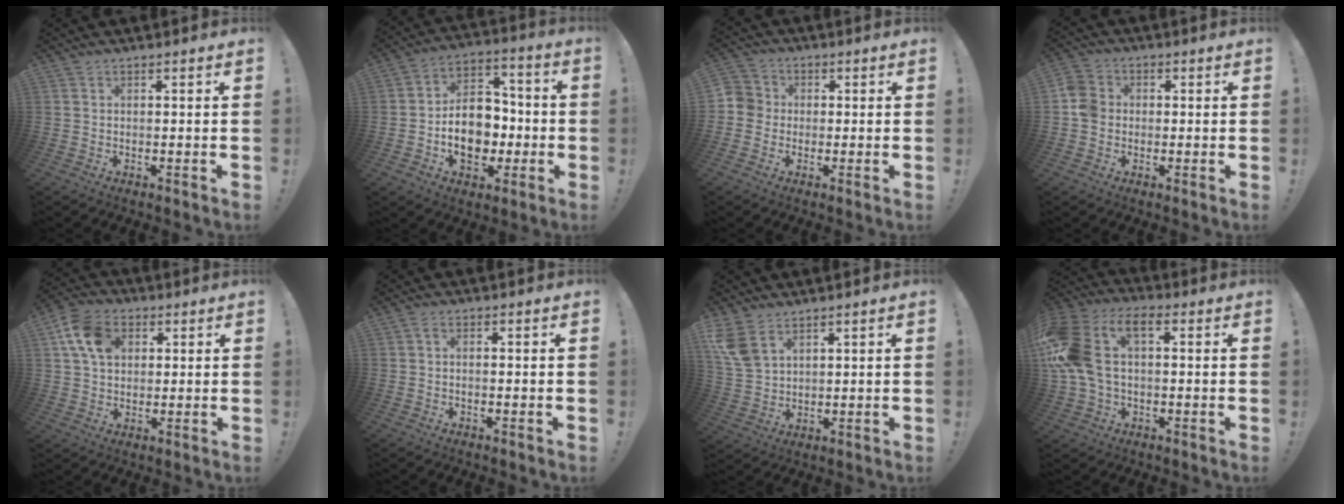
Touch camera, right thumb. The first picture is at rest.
{"total": 15.1, "force": [-3.7, 11.1, 9.5], "torque": [-0.161, 0.029, -0.058]}
{"total": 4.9, "force": [-0.9, 4.7, 1.2], "torque": [-0.018, 0.012, -0.020]}
{"total": 6.1, "force": [-0.7, 5.2, 3.0], "torque": [-0.047, 0.018, -0.010]}
{"total": 12.1, "force": [4.0, 9.1, 6.9], "torque": [-0.118, 0.003, 0.080]}
{"total": 1.2, "force": [-0.5, 0.2, 1.0], "torque": [-0.022, 0.006, -0.009]}
{"total": 8.0, "force": [4.8, 4.5, 4.6], "torque": [-0.092, -0.017, 0.096]}
{"total": 17.0, "force": [2.9, 10.7, 12.9], "torque": [-0.263, 0.005, 0.053]}